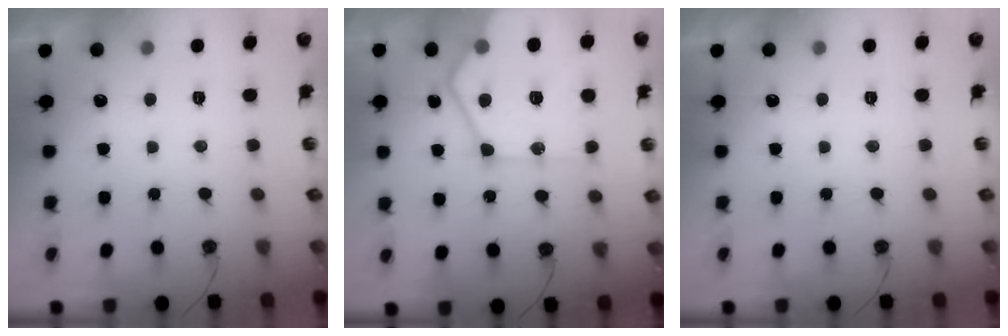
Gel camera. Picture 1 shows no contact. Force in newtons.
{"total": 23.3, "press": 23.1, "slide": 2.7}
{"total": 0.0}